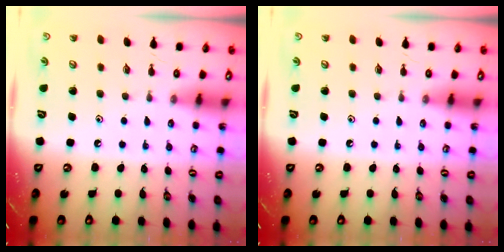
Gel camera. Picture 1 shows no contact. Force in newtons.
{"total": 0.0}